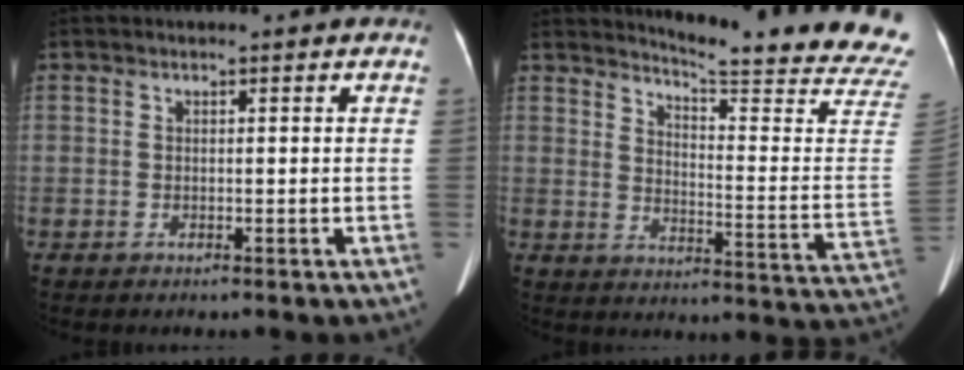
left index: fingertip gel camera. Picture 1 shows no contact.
{"total": 22.8, "force": [21.3, -0.6, 8.0], "torque": [-0.115, -0.147, 0.243]}